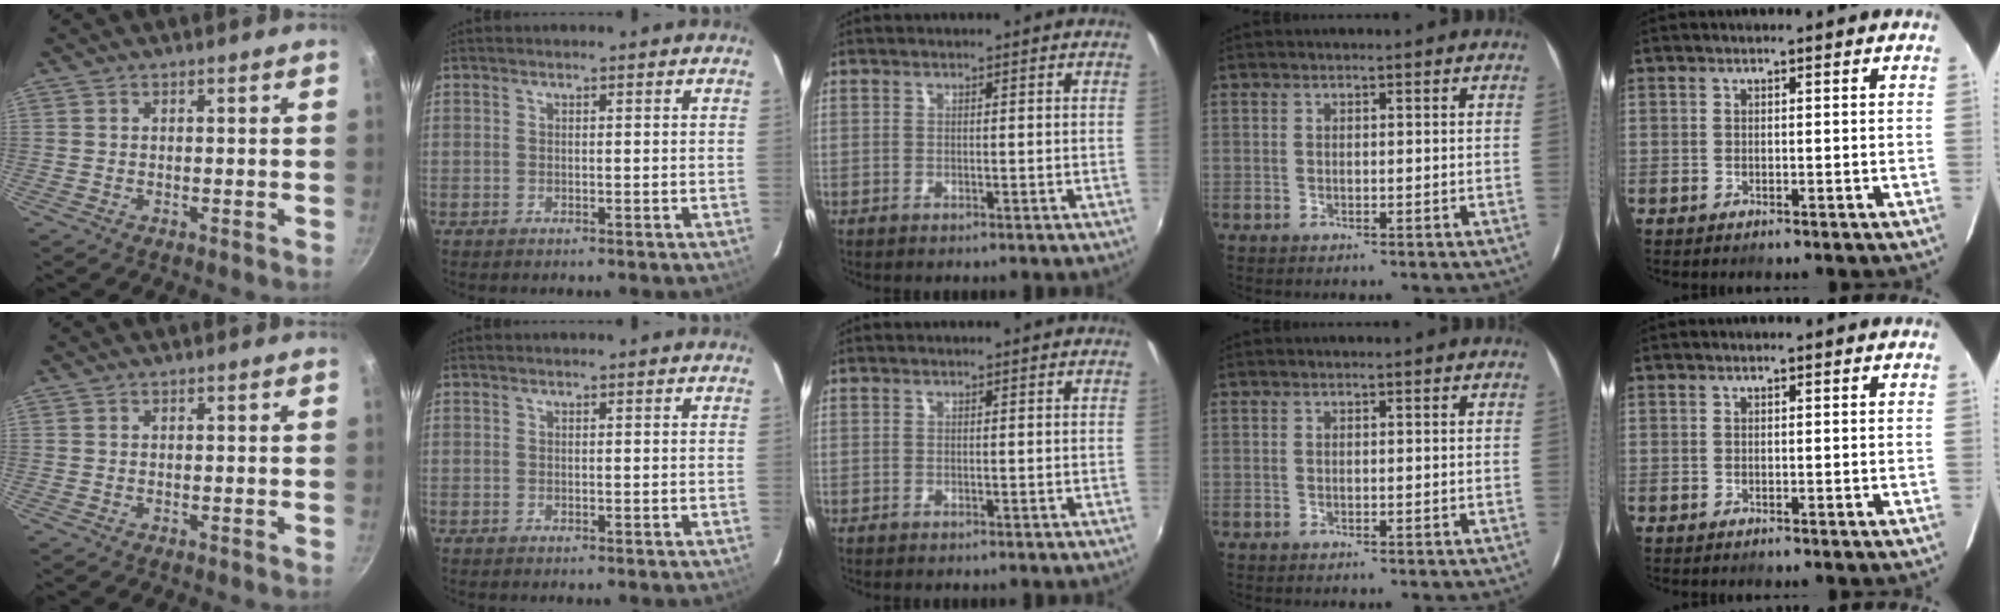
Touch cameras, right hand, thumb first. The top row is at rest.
{}